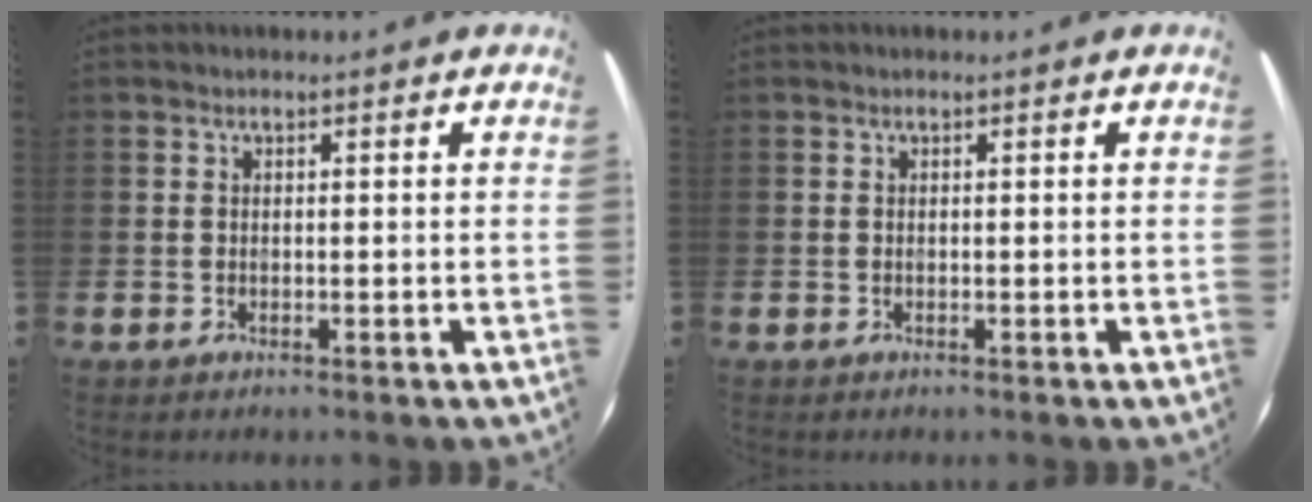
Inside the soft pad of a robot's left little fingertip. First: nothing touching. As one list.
[{"total": 0.0}]